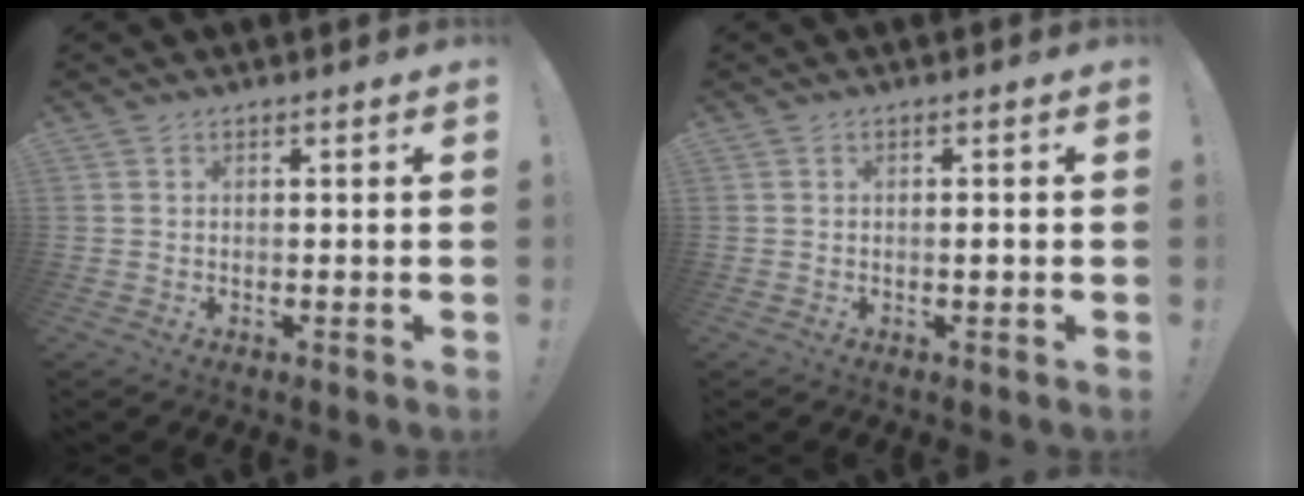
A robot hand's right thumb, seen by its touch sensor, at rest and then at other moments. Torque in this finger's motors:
{"motor_torque": [-0.13, -0.02, 0.16, -0.03, 0.00]}